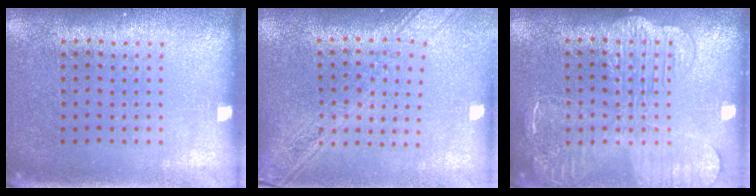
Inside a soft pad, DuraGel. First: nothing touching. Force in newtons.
{"total": 2.2, "press": 1.9, "slide": 1.2}
{"total": 3.9, "press": 3.9, "slide": 0.6}